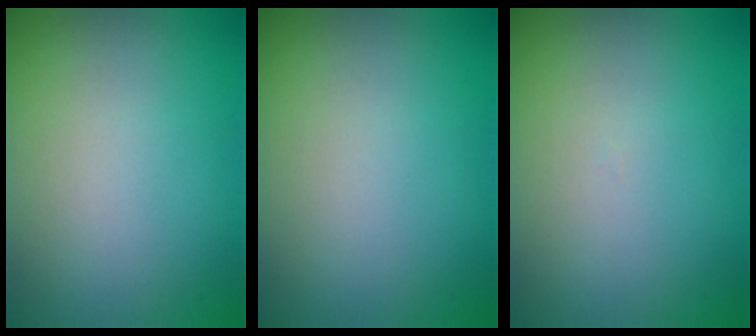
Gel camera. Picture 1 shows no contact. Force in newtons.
{"total": 0.0}
{"total": 0.0}